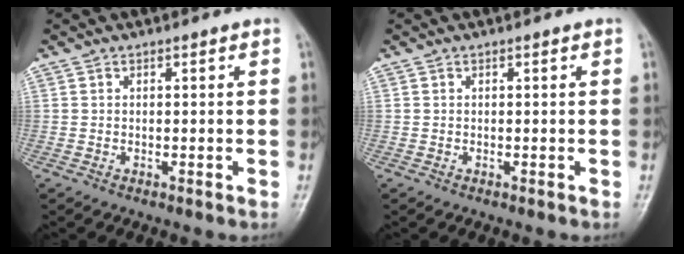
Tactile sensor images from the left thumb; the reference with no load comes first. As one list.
[{"total": 0.0}]